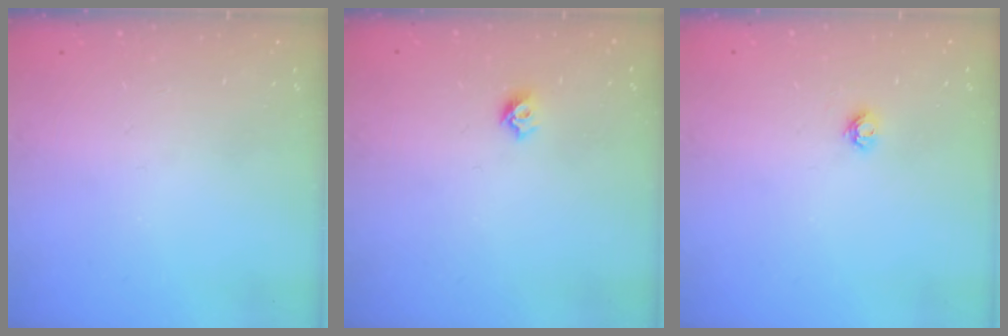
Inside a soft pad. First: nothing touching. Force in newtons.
{"total": 4.9, "press": 4.8, "slide": 0.8}
{"total": 3.8, "press": 3.8, "slide": 0.5}